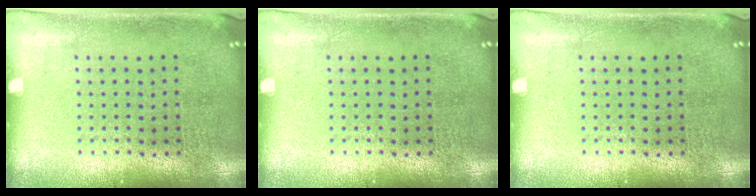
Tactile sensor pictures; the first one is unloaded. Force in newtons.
{"total": 0.0}
{"total": 0.0}